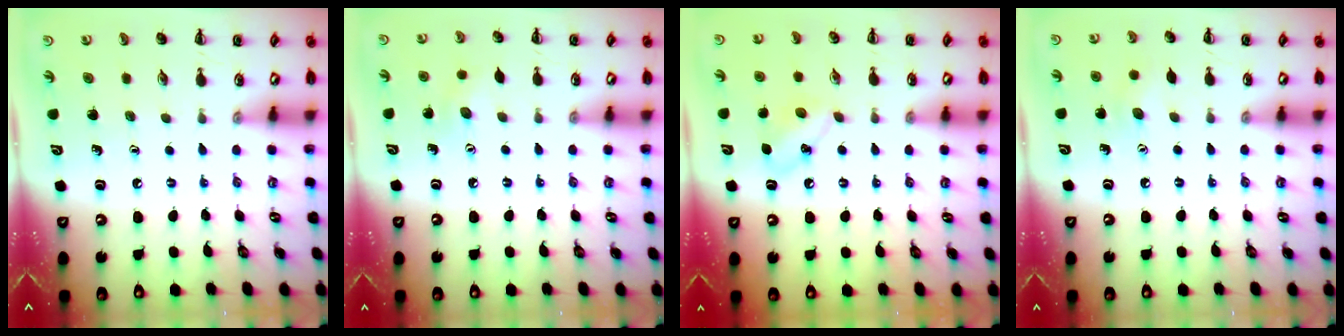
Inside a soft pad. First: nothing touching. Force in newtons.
{"total": 6.3, "press": 6.1, "slide": 1.6}
{"total": 5.6, "press": 5.4, "slide": 1.6}
{"total": 6.6, "press": 6.5, "slide": 1.4}